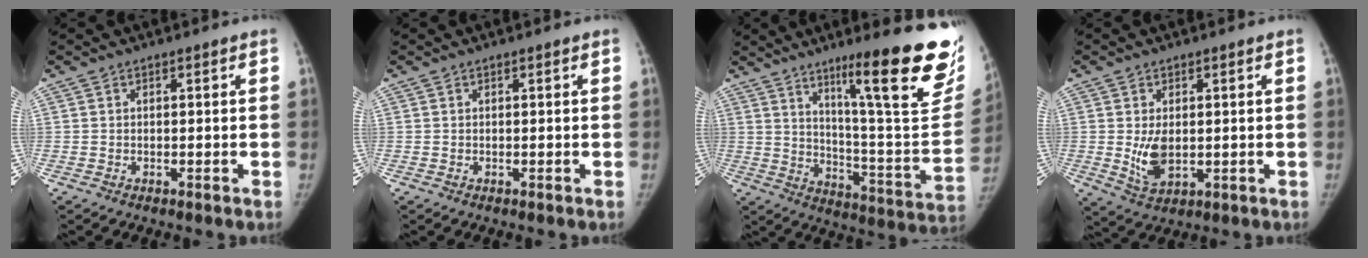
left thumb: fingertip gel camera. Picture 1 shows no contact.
{"total": 0.0}
{"total": 27.0, "force": [16.5, 4.1, 21.0], "torque": [-0.266, -0.089, 0.250]}
{"total": 6.1, "force": [0.1, 3.7, 4.8], "torque": [-0.083, -0.014, 0.014]}